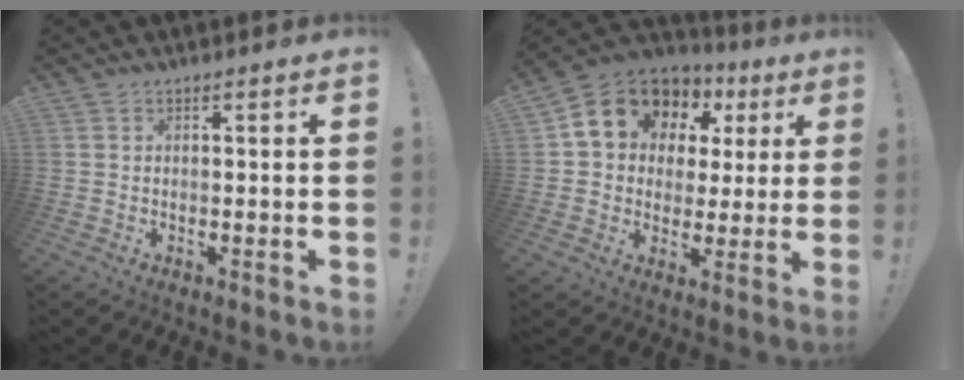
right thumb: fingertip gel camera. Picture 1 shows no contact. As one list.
[{"total": 13.9, "force": [6.7, 10.5, 6.1], "torque": [-0.094, -0.040, 0.132]}]